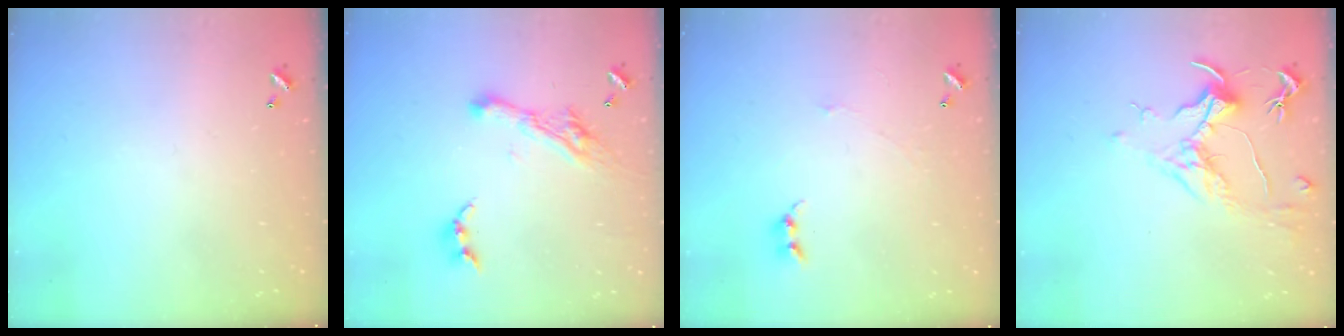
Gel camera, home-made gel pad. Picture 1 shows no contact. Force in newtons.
{"total": 7.9, "press": 7.8, "slide": 1.1}
{"total": 1.3, "press": 1.2, "slide": 0.3}
{"total": 1.7, "press": 1.5, "slide": 0.7}